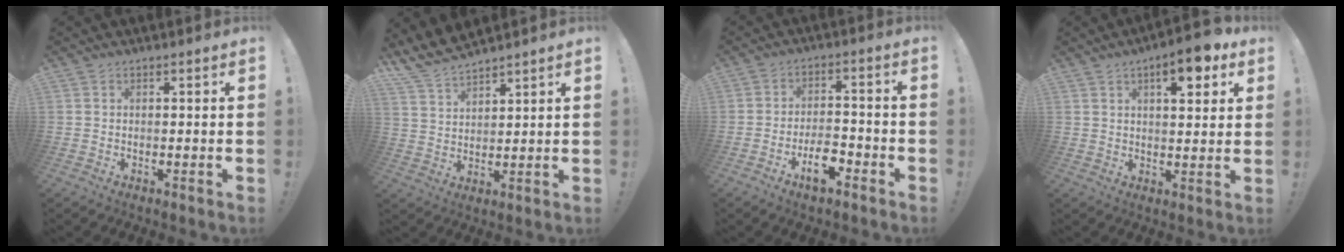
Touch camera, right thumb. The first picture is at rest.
{"total": 7.4, "force": [7.0, 1.5, 1.8], "torque": [-0.052, -0.049, 0.136]}
{"total": 9.1, "force": [-5.4, 4.2, 5.9], "torque": [-0.084, 0.034, -0.093]}
{"total": 10.1, "force": [5.4, 3.7, 7.7], "torque": [-0.089, -0.026, 0.084]}